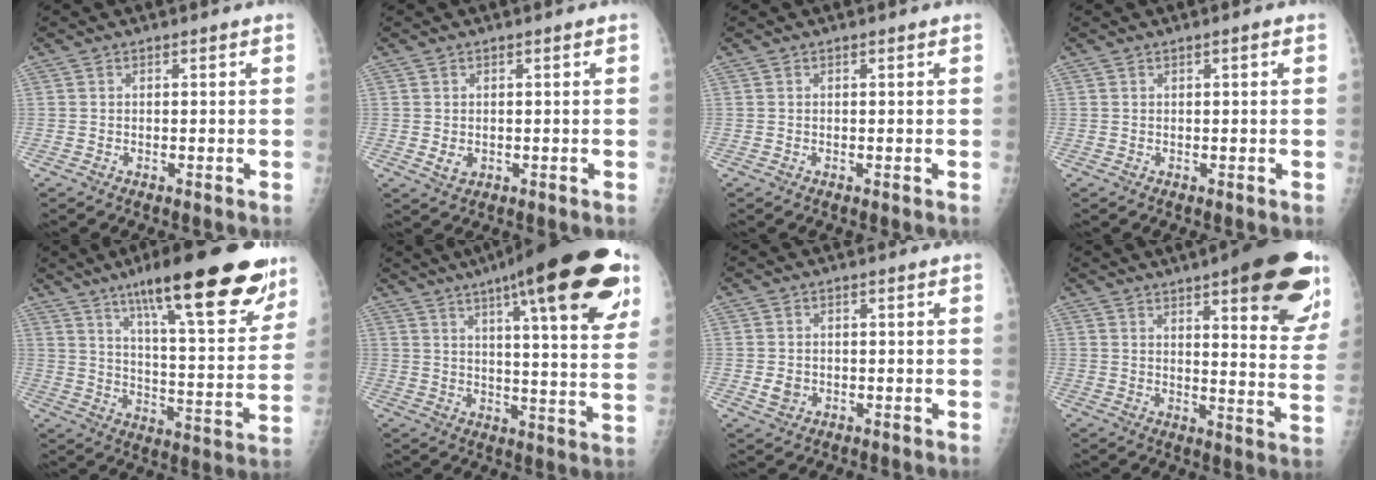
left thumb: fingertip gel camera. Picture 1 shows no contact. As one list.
[{"total": 2.0, "force": [-0.1, 1.5, 1.3], "torque": [-0.018, -0.003, 0.005]}, {"total": 0.0}, {"total": 0.7, "force": [0.2, 0.0, 0.6], "torque": [-0.012, 0.001, 0.004]}, {"total": 26.7, "force": [17.0, 6.2, 19.7], "torque": [-0.259, -0.053, 0.257]}, {"total": 27.7, "force": [15.8, 5.8, 22.1], "torque": [-0.289, -0.027, 0.214]}, {"total": 2.2, "force": [-0.3, 1.9, 1.2], "torque": [-0.015, 0.000, 0.001]}, {"total": 25.3, "force": [14.5, 6.7, 19.6], "torque": [-0.207, -0.048, 0.181]}]